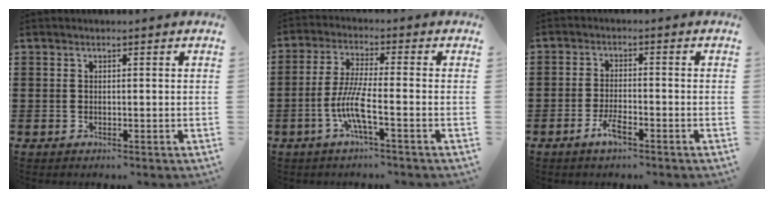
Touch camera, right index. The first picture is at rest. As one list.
[{"total": 7.1, "force": [-2.8, 0.8, 6.5], "torque": [-0.152, -0.015, -0.063]}, {"total": 3.6, "force": [-2.2, 1.0, 2.6], "torque": [-0.064, -0.003, -0.046]}]